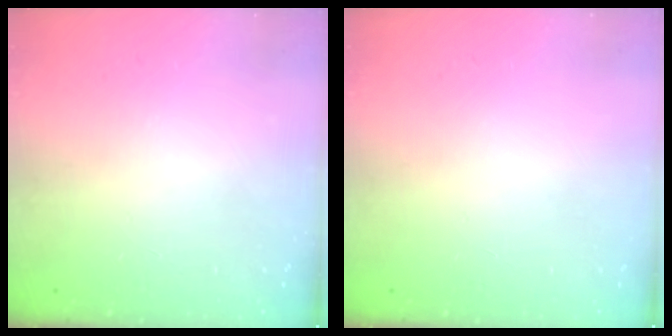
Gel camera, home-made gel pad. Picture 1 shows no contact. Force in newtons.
{"total": 0.0}